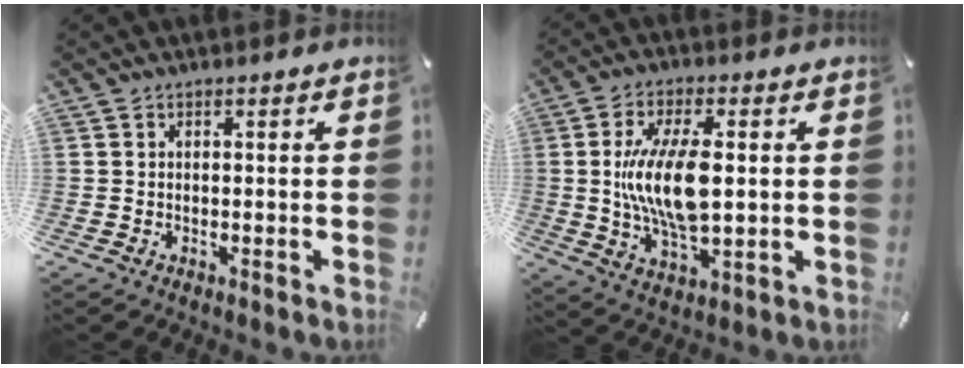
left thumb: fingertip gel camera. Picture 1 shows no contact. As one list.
[{"total": 13.9, "force": [1.2, 5.8, 12.5], "torque": [-0.272, -0.008, 0.016]}]